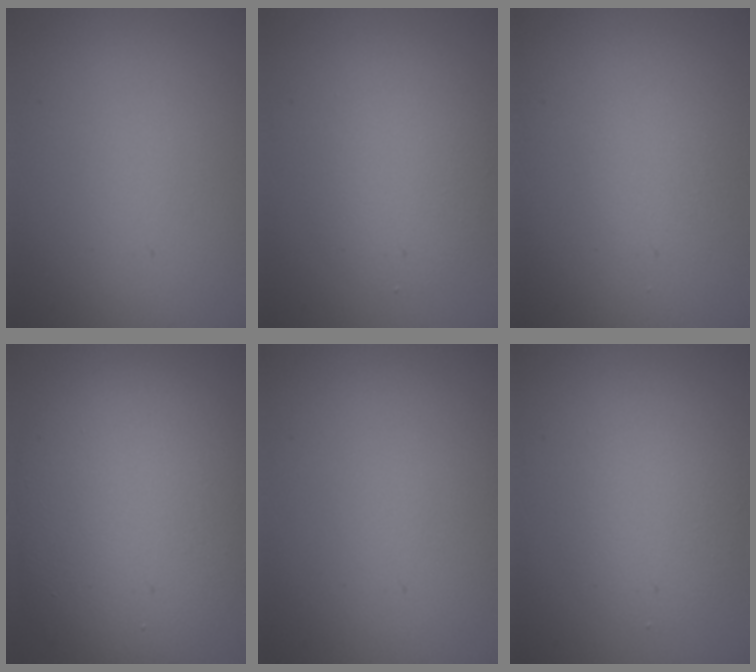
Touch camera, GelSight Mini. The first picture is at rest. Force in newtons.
{"total": 2.9, "press": 2.9, "slide": 0.3}
{"total": 1.3, "press": 1.3, "slide": 0.0}
{"total": 12.0, "press": 12.0, "slide": 0.9}
{"total": 0.0}
{"total": 2.9, "press": 2.9, "slide": 0.3}